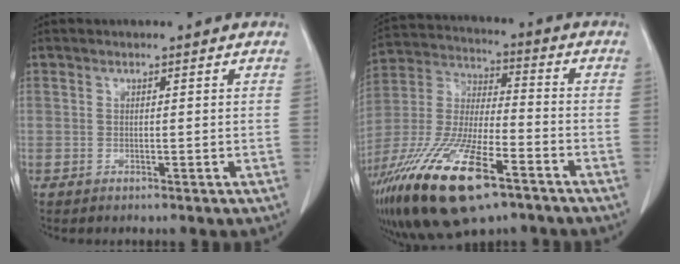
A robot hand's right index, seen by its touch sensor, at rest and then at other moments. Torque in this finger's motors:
{"motor_torque": [1.18, -0.96, 1.05, 0.21]}